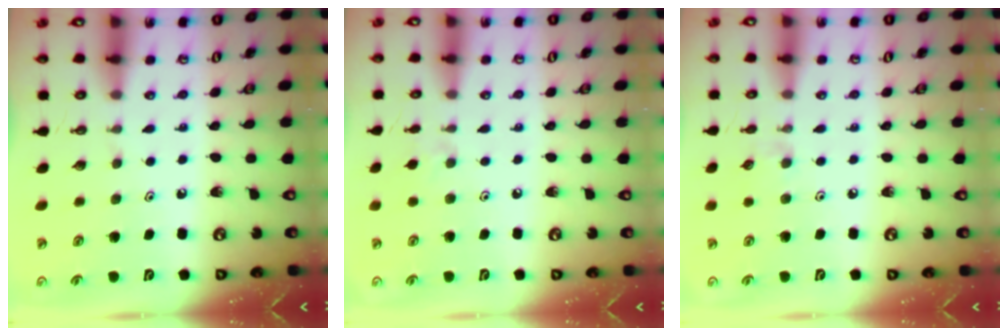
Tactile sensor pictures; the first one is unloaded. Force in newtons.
{"total": 1.9, "press": 1.9, "slide": 0.4}
{"total": 2.6, "press": 2.6, "slide": 0.4}